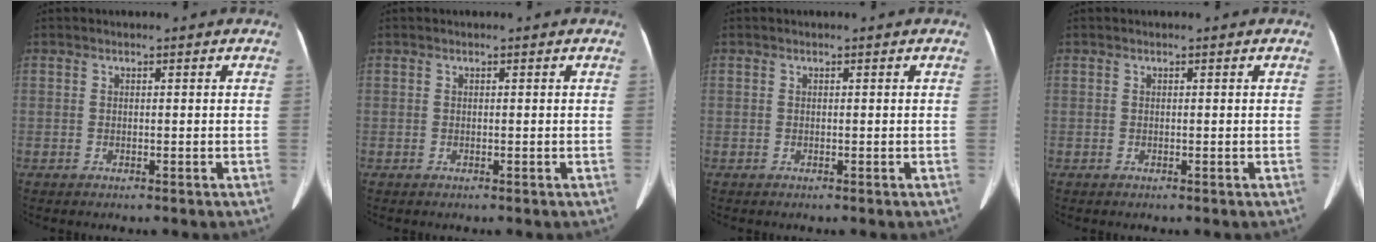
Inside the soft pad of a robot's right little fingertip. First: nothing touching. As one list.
[{"total": 0.0}, {"total": 0.0}, {"total": 0.0}]